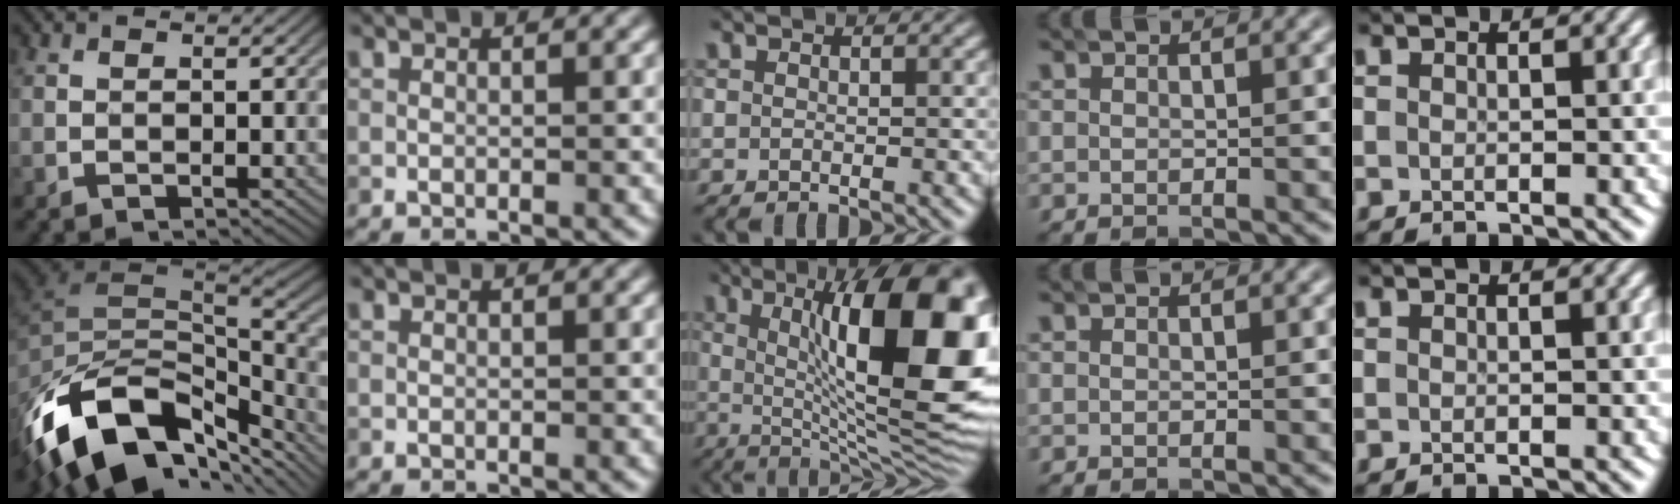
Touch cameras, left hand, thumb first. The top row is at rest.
{"thumb": {"total": 16.8, "force": [-9.2, 8.6, 11.0], "torque": [-0.253, -0.014, -0.166]}, "middle": {"total": 17.1, "force": [3.4, 5.7, 15.8], "torque": [-0.204, 0.010, 0.046]}}